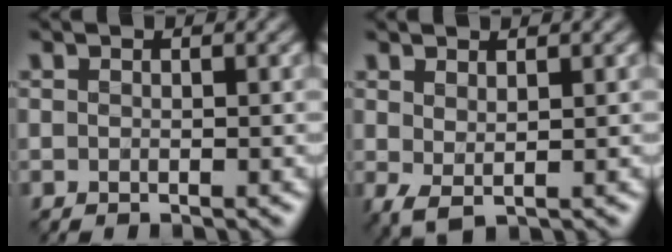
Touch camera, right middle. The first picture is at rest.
{"total": 1.7, "force": [0.6, 0.8, 1.3], "torque": [-0.035, -0.002, 0.015]}